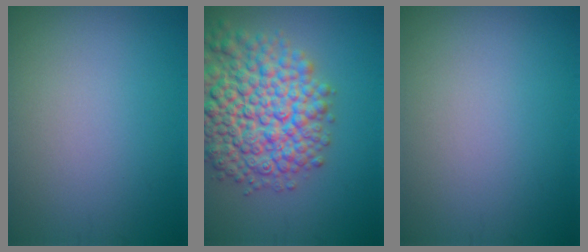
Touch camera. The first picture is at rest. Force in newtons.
{"total": 10.8, "press": 10.8, "slide": 0.4}
{"total": 0.0}